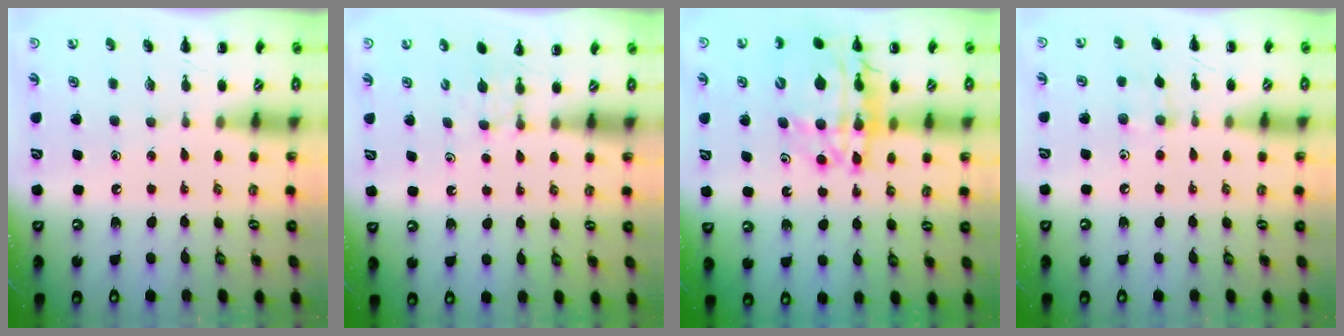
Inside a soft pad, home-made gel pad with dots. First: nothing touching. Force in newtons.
{"total": 2.6, "press": 2.4, "slide": 1.0}
{"total": 18.6, "press": 18.0, "slide": 4.4}
{"total": 4.3, "press": 4.1, "slide": 1.4}